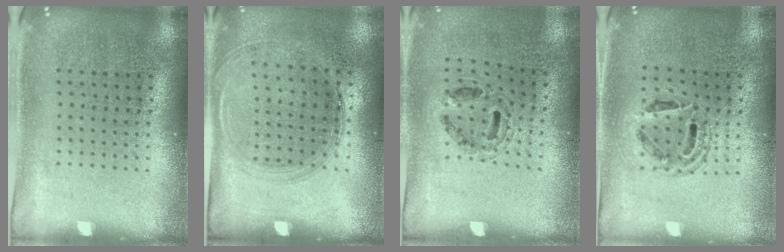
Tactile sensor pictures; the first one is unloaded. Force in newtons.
{"total": 1.3, "press": 1.2, "slide": 0.5}
{"total": 0.8, "press": 0.8, "slide": 0.3}
{"total": 1.4, "press": 1.2, "slide": 0.7}